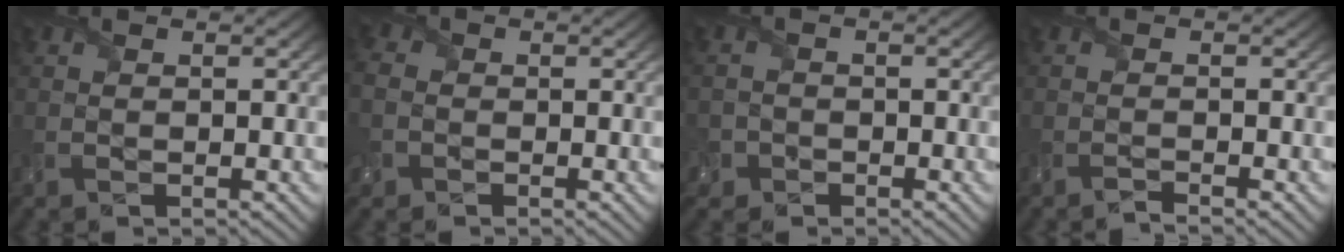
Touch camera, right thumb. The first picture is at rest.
{"total": 4.0, "force": [-1.2, 3.4, 1.7], "torque": [-0.063, -0.002, -0.031]}
{"total": 2.6, "force": [-1.6, 2.0, 0.2], "torque": [-0.006, 0.000, -0.036]}
{"total": 1.0, "force": [-0.9, -0.2, 0.4], "torque": [-0.008, 0.002, -0.021]}